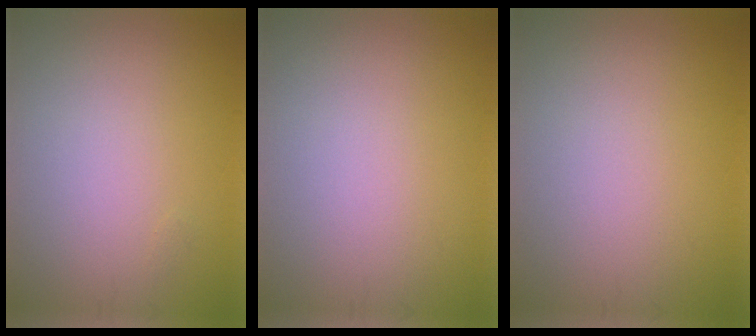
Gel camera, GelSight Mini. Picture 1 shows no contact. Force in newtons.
{"total": 0.0}
{"total": 0.0}